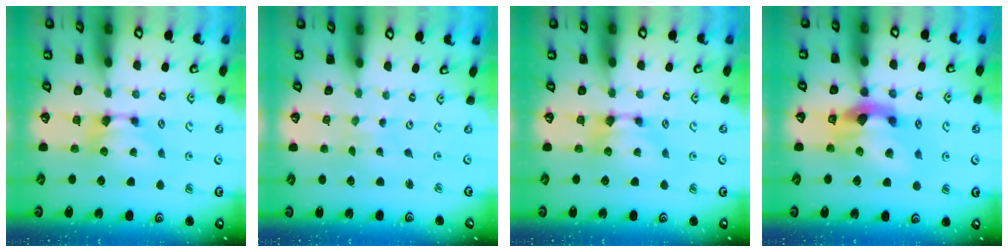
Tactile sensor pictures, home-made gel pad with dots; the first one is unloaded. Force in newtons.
{"total": 6.7, "press": 6.6, "slide": 0.5}
{"total": 0.0}
{"total": 6.3, "press": 5.8, "slide": 2.4}